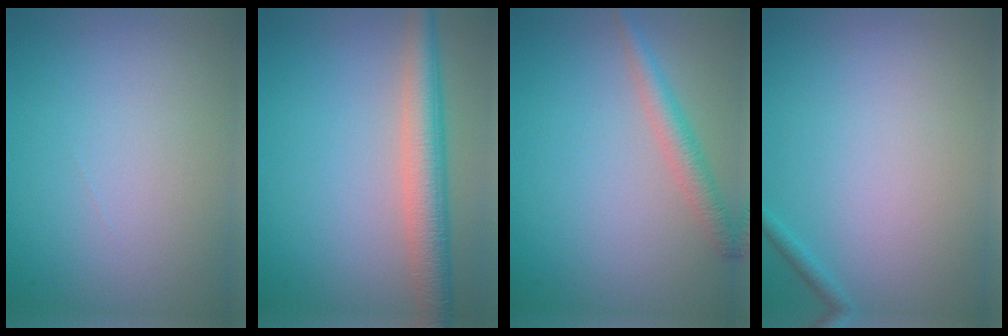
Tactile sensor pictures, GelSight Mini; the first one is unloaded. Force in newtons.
{"total": 5.1, "press": 5.1, "slide": 0.3}
{"total": 2.4, "press": 2.4, "slide": 0.1}
{"total": 0.7, "press": 0.7, "slide": 0.0}